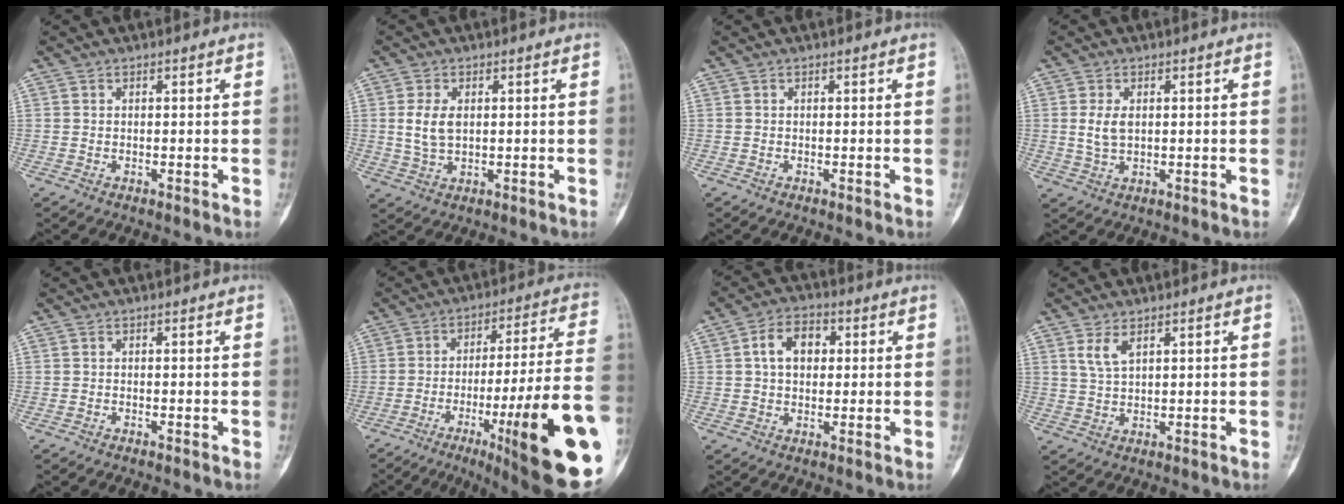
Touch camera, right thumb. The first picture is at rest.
{"total": 5.3, "force": [0.8, 3.2, 4.2], "torque": [-0.082, -0.003, 0.020]}
{"total": 0.0}
{"total": 4.0, "force": [0.6, 2.3, 3.2], "torque": [-0.064, -0.003, 0.016]}
{"total": 0.0}
{"total": 26.2, "force": [-9.1, 2.9, 24.4], "torque": [-0.301, 0.019, -0.130]}
{"total": 7.3, "force": [1.3, 5.1, 5.1], "torque": [-0.069, 0.015, 0.017]}
{"total": 3.4, "force": [1.9, 1.4, 2.5], "torque": [-0.052, -0.007, 0.045]}